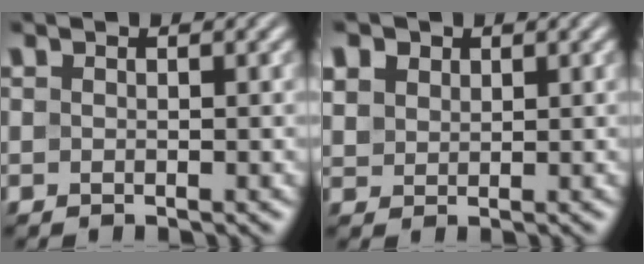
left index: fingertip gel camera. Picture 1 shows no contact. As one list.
[{"total": 3.6, "force": [2.2, 2.4, 1.5], "torque": [-0.049, 0.012, 0.040]}]